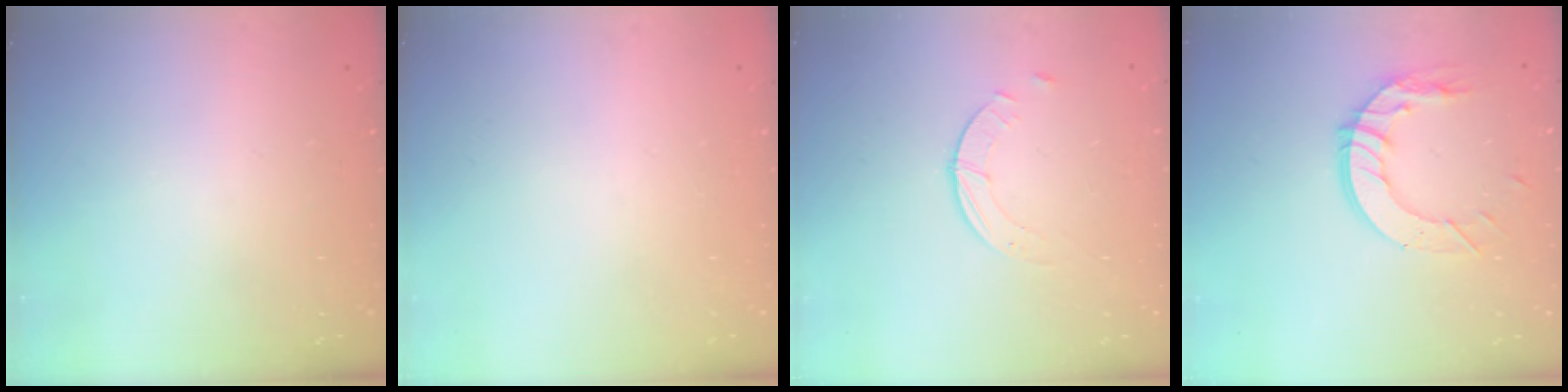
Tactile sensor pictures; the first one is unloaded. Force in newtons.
{"total": 0.0}
{"total": 2.5, "press": 2.5, "slide": 0.3}
{"total": 11.6, "press": 11.6, "slide": 1.2}